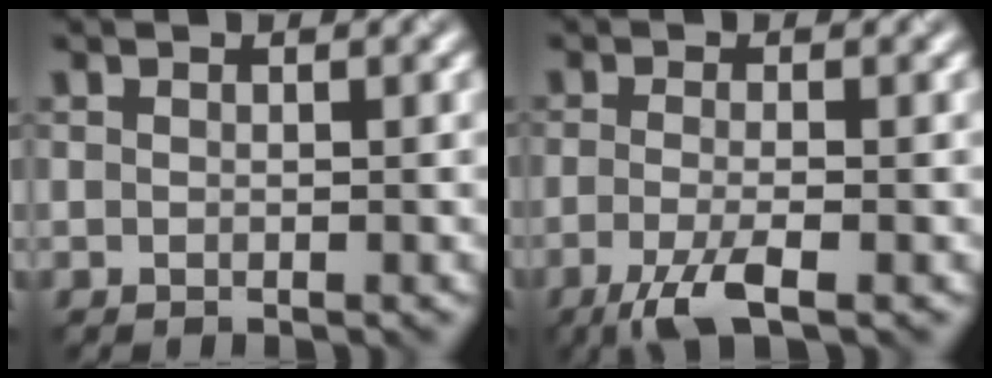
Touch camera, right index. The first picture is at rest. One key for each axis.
{"total": 3.6, "fx": -2.1, "fy": 0.7, "fz": 2.9, "tx": -0.063, "ty": -0.002, "tz": -0.048}